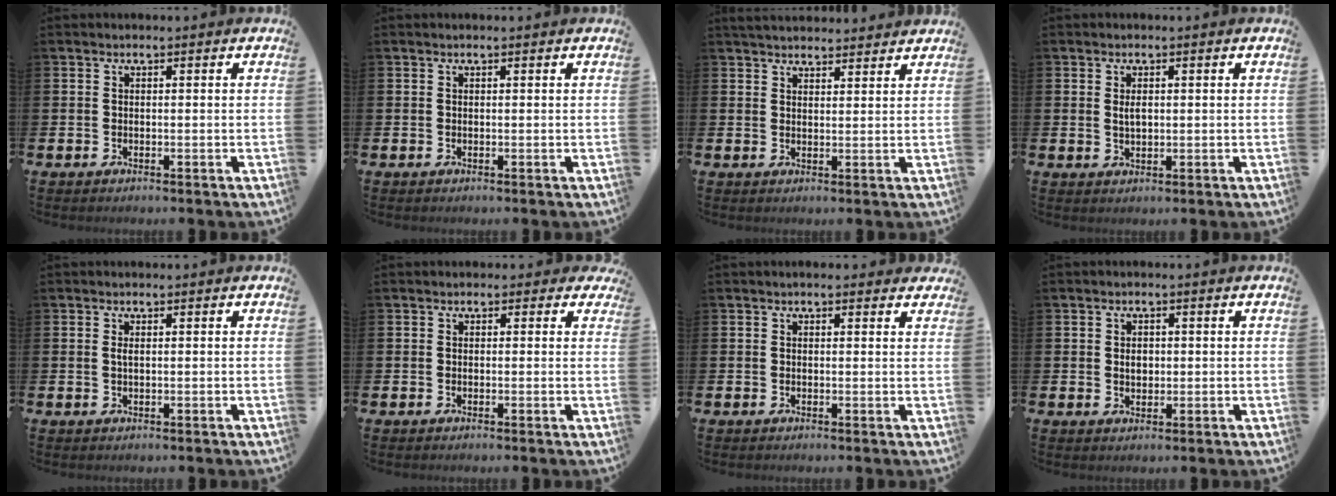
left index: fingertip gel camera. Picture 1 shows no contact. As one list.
[{"total": 0.0}, {"total": 3.5, "force": [3.4, 0.6, 0.4], "torque": [-0.010, -0.016, 0.064]}, {"total": 1.4, "force": [0.4, 0.7, 1.1], "torque": [-0.016, 0.001, 0.005]}, {"total": 0.8, "force": [0.2, 0.2, 0.7], "torque": [-0.014, 0.002, 0.002]}, {"total": 0.8, "force": [0.1, 0.8, 0.2], "torque": [-0.001, 0.012, -0.001]}, {"total": 1.1, "force": [0.9, 0.5, 0.3], "torque": [-0.004, 0.007, 0.016]}, {"total": 1.8, "force": [0.3, 1.4, 1.2], "torque": [-0.009, 0.002, 0.000]}]